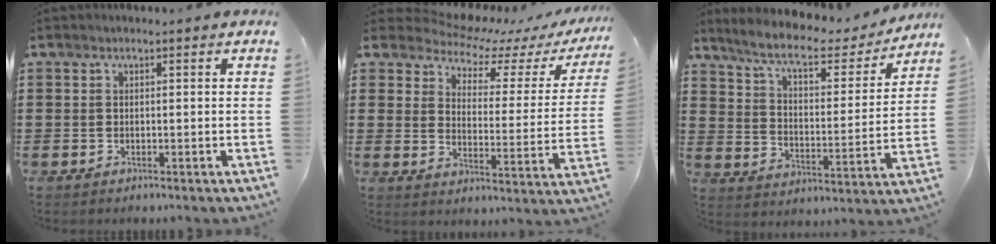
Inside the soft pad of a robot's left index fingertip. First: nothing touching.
{"total": 5.8, "force": [5.6, 1.3, 1.2], "torque": [-0.053, -0.046, 0.094]}
{"total": 7.5, "force": [5.8, 1.7, 4.3], "torque": [-0.106, -0.023, 0.097]}